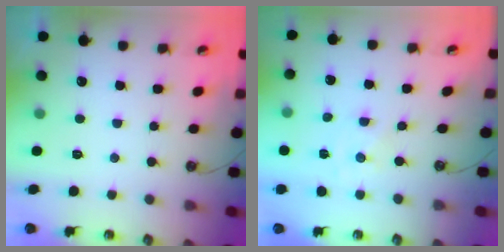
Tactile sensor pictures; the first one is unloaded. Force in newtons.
{"total": 0.0}